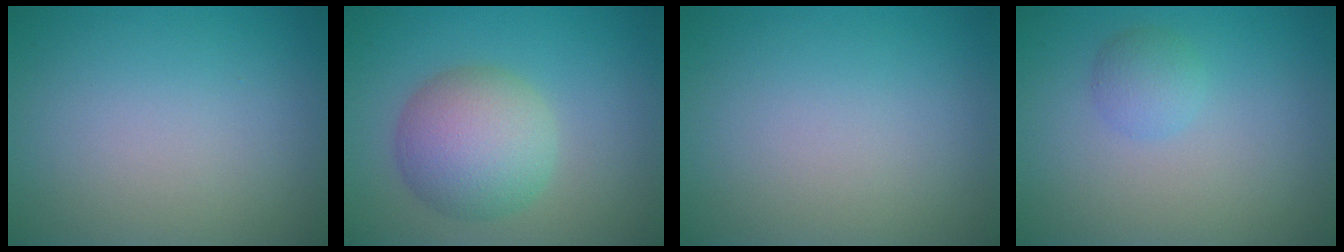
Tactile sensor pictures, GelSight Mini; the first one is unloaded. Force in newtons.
{"total": 6.2, "press": 6.2, "slide": 0.2}
{"total": 0.0}
{"total": 1.7, "press": 1.7, "slide": 0.1}